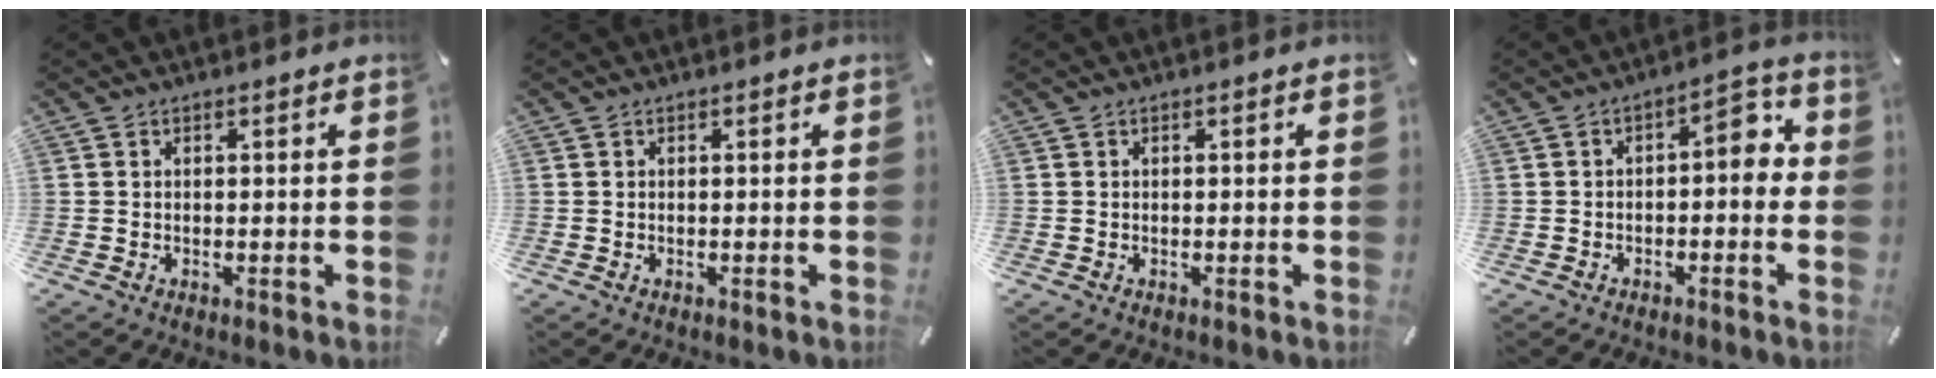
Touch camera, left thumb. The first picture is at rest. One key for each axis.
{"total": 0.0}
{"total": 0.0}
{"total": 6.4, "fx": -0.4, "fy": 3.4, "fz": 5.4, "tx": -0.070, "ty": 0.004, "tz": -0.019}